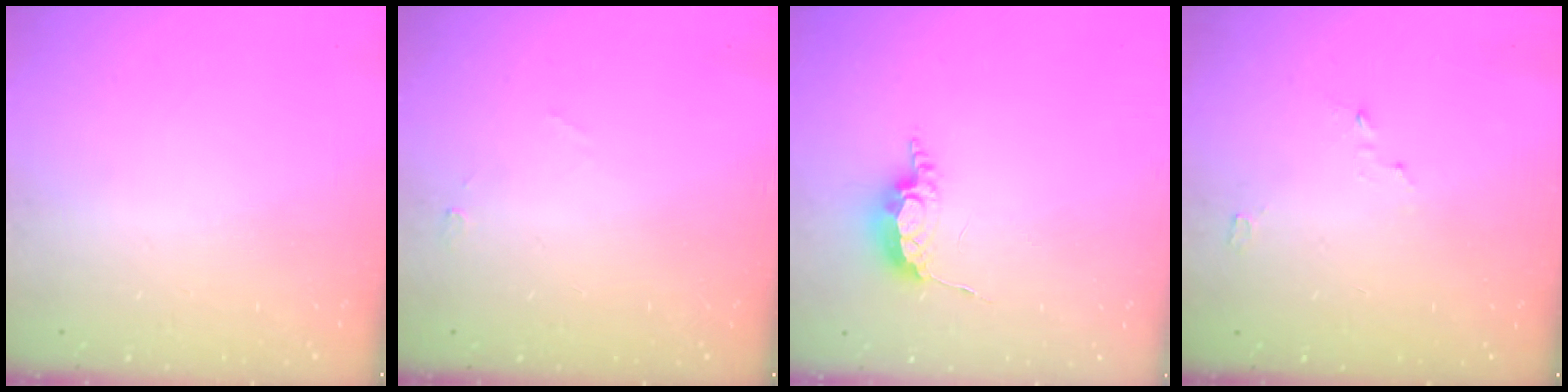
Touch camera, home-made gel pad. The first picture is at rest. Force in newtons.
{"total": 9.1, "press": 4.0, "slide": 8.2}
{"total": 6.4, "press": 6.4, "slide": 0.5}
{"total": 2.9, "press": 2.8, "slide": 0.3}